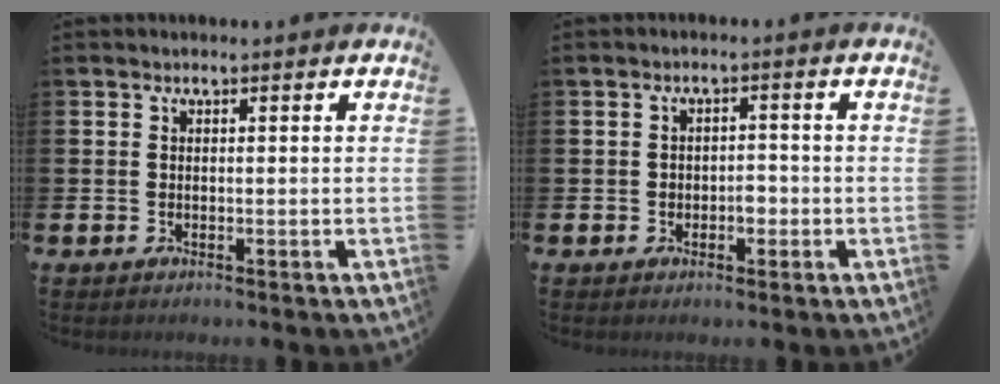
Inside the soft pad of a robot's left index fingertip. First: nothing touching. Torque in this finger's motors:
{"motor_torque": [0.04, 0.02, 0.08, 0.02]}